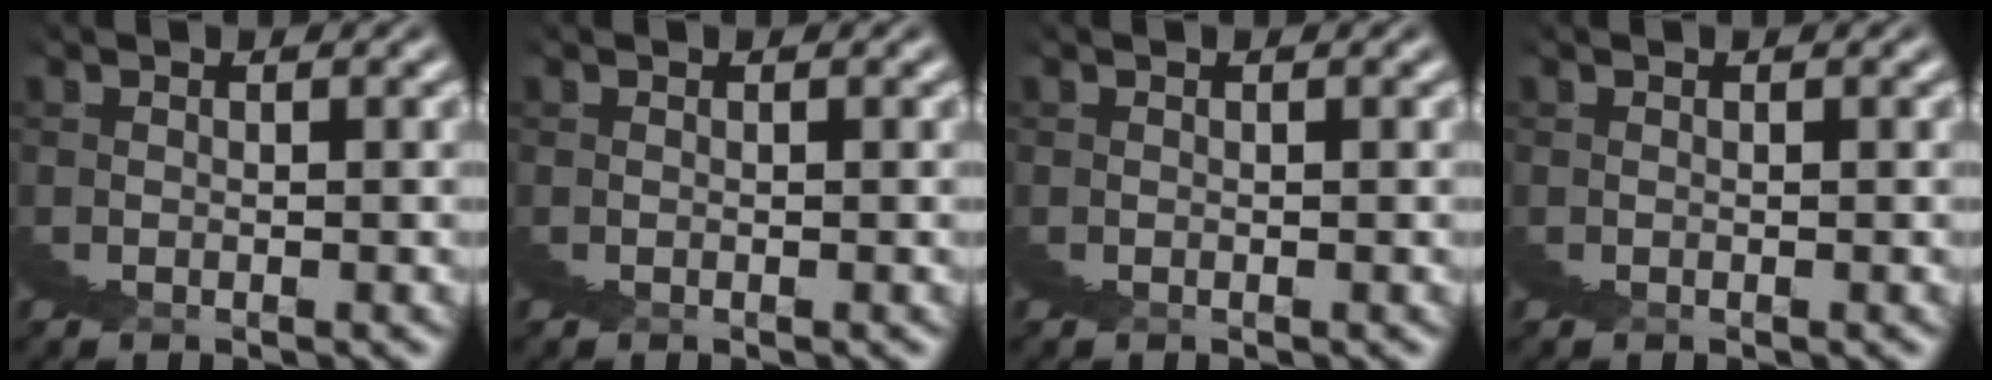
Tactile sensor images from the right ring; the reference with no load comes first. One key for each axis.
{"total": 0.0}
{"total": 0.0}
{"total": 0.0}